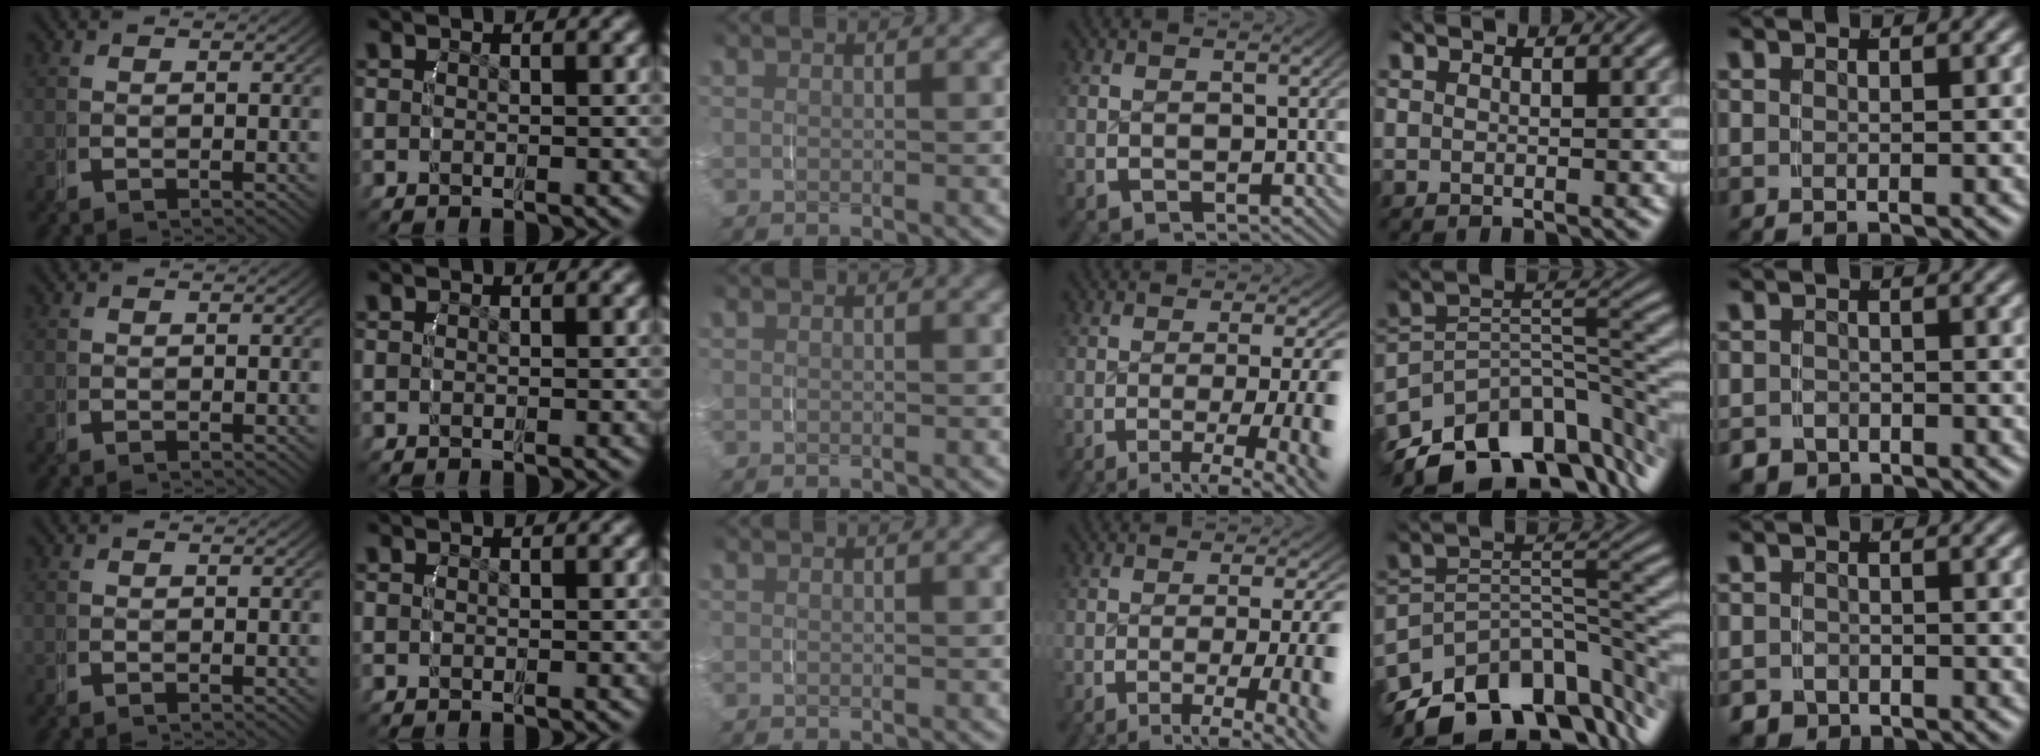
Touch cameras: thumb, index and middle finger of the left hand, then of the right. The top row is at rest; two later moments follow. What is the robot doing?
{"motion": "grasp_and_lifting", "object": "router"}